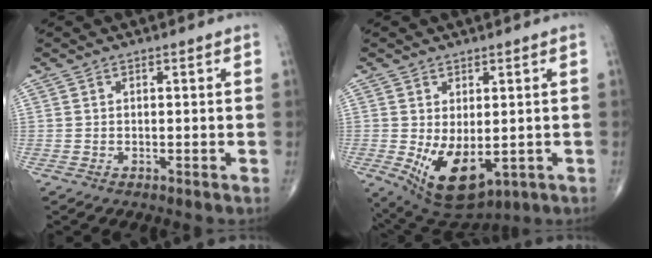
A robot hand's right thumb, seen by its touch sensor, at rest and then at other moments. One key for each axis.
{"total": 11.0, "fx": -1.9, "fy": 6.0, "fz": 9.0, "tx": -0.139, "ty": -0.012, "tz": -0.005}